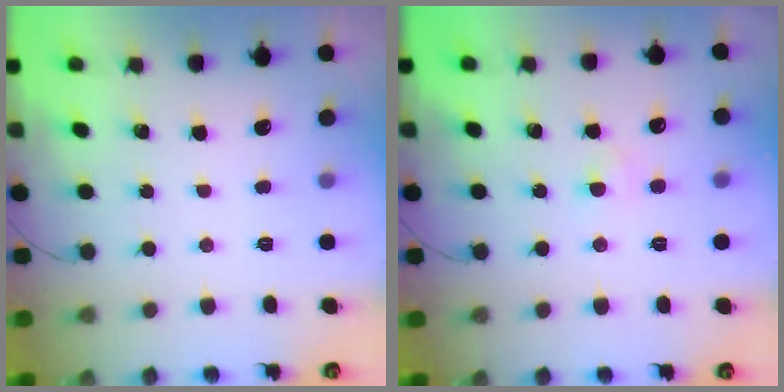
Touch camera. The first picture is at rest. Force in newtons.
{"total": 2.8, "press": 2.6, "slide": 1.0}